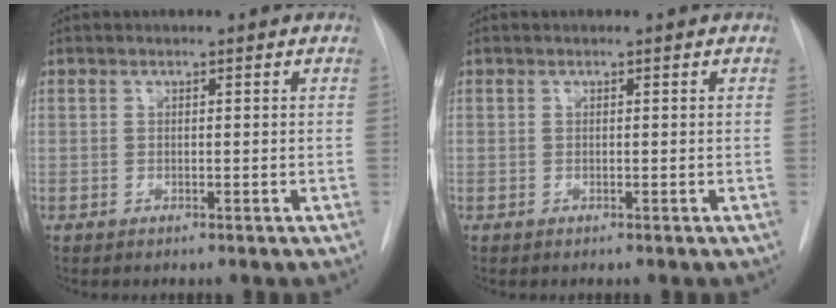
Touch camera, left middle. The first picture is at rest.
{"total": 0.0}